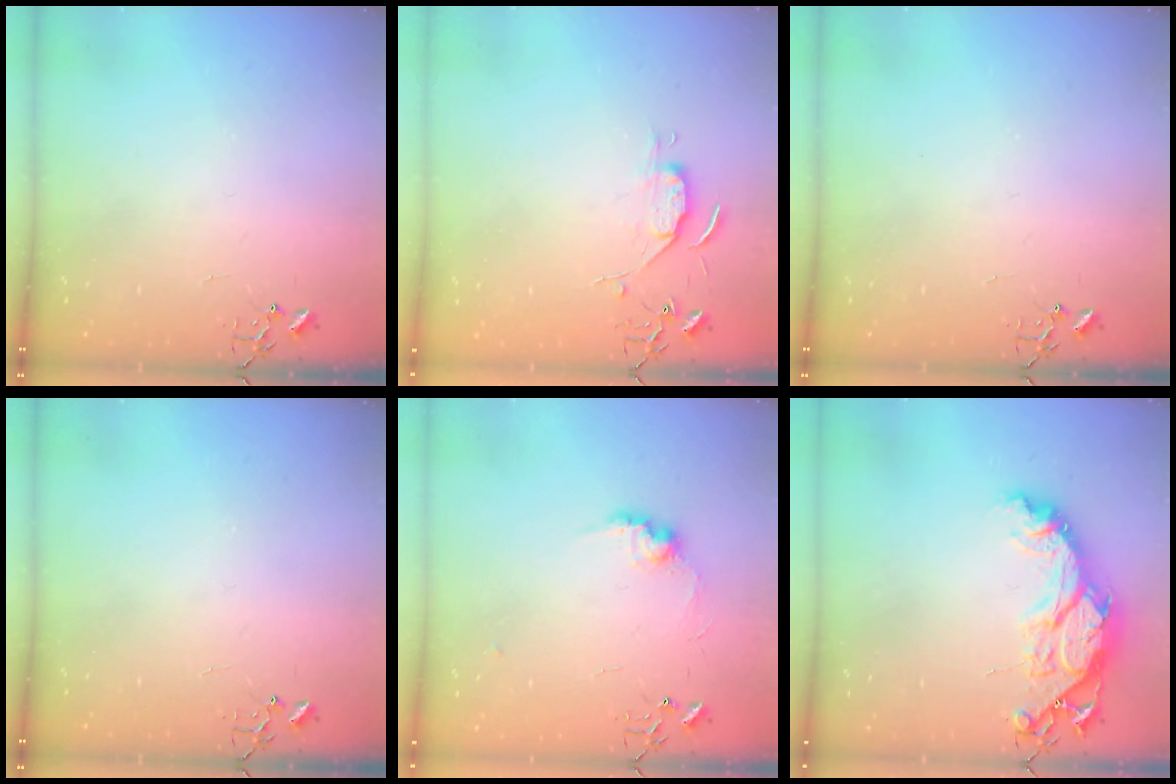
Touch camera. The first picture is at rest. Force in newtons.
{"total": 5.1, "press": 5.1, "slide": 0.6}
{"total": 0.0}
{"total": 0.0}
{"total": 8.6, "press": 8.6, "slide": 0.4}
{"total": 17.1, "press": 17.1, "slide": 0.7}